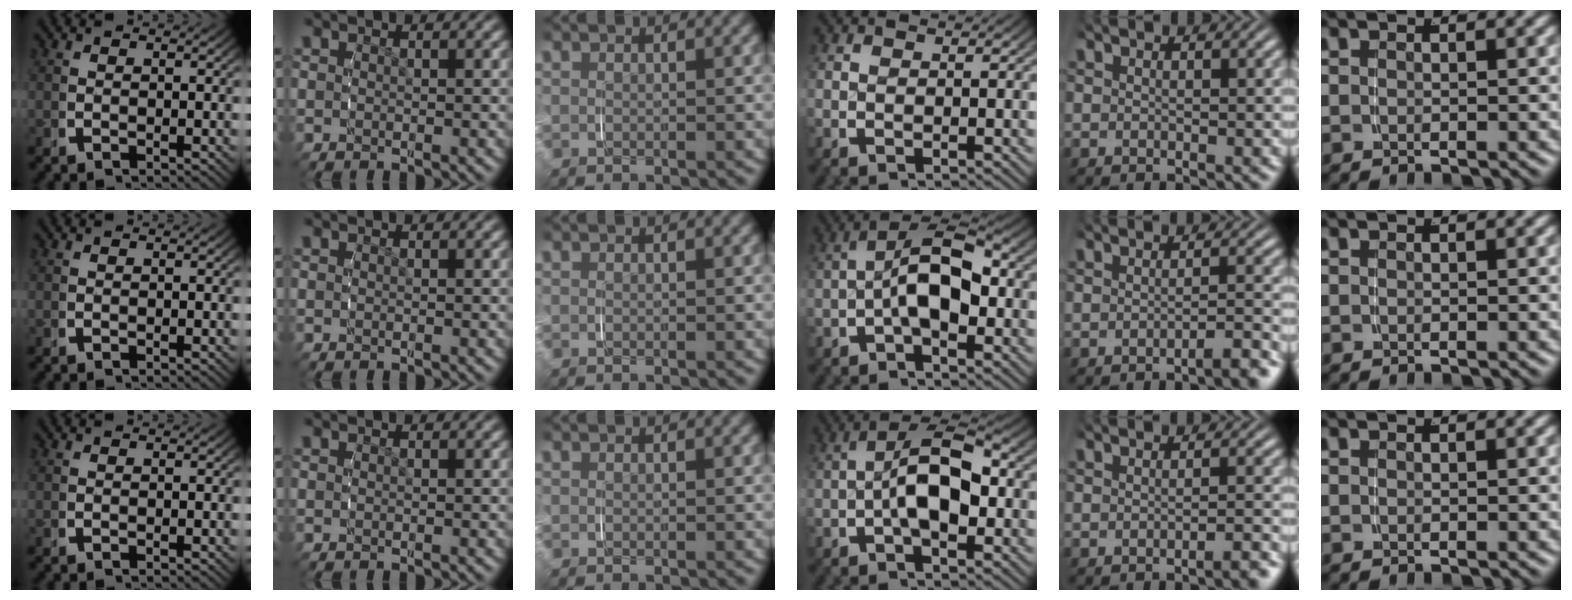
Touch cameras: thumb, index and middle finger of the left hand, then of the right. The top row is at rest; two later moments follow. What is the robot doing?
{"motion": "grasp_and_lifting", "object": "lipstick"}